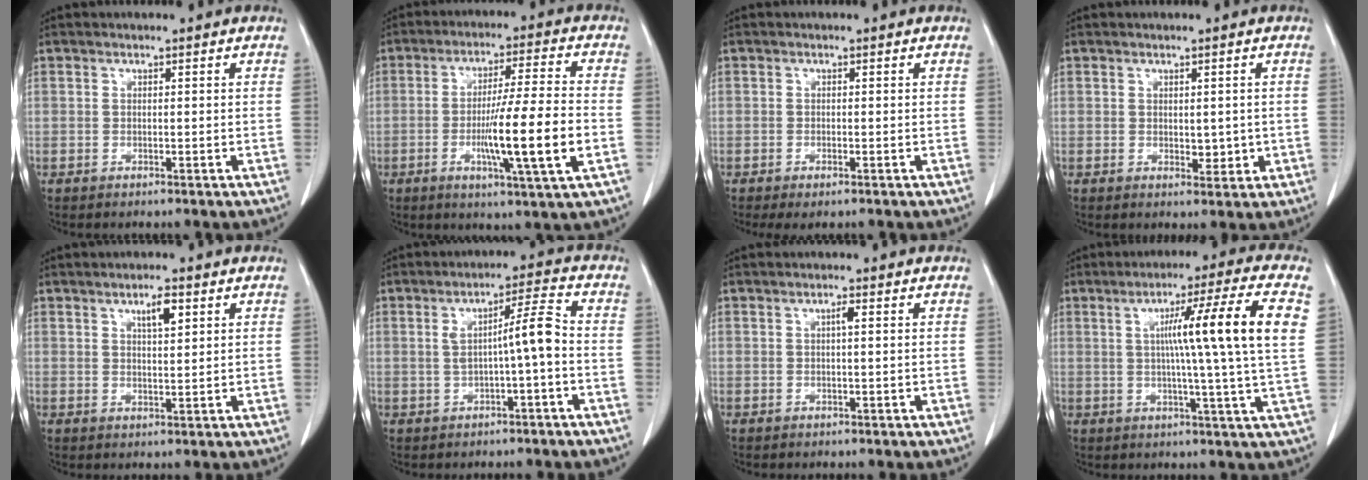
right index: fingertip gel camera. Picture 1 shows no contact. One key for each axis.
{"total": 13.0, "fx": -3.0, "fy": -0.4, "fz": 12.6, "tx": -0.215, "ty": -0.012, "tz": -0.056}
{"total": 1.8, "fx": -0.9, "fy": 0.5, "fz": 1.4, "tx": -0.022, "ty": -0.004, "tz": -0.011}
{"total": 2.7, "fx": -0.1, "fy": 1.5, "fz": 2.2, "tx": -0.027, "ty": -0.005, "tz": 0.006}
{"total": 3.8, "fx": 1.9, "fy": 0.8, "fz": 3.1, "tx": -0.053, "ty": -0.002, "tz": 0.033}
{"total": 6.0, "fx": -0.5, "fy": 0.0, "fz": 6.0, "tx": -0.096, "ty": 0.017, "tz": -0.005}
{"total": 1.3, "fx": 0.4, "fy": 0.2, "fz": 1.2, "tx": -0.021, "ty": 0.002, "tz": 0.006}
{"total": 14.1, "fx": 3.1, "fy": -2.1, "fz": 13.6, "tx": -0.201, "ty": 0.006, "tz": 0.041}